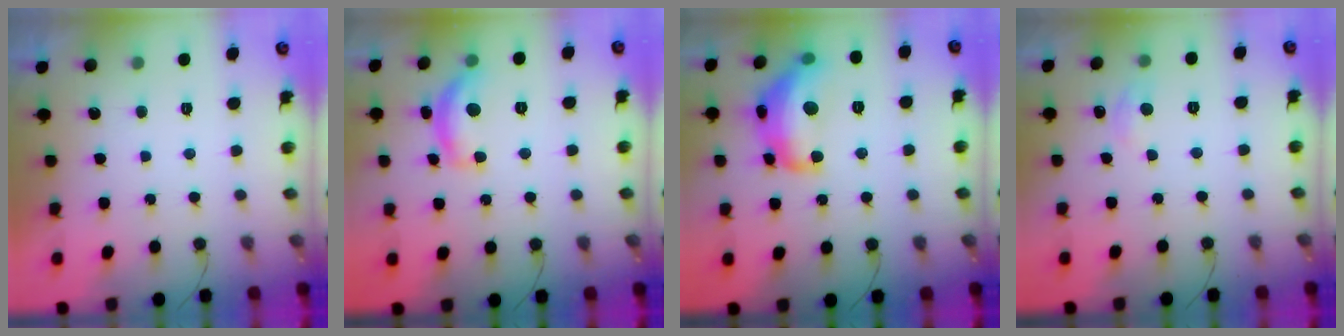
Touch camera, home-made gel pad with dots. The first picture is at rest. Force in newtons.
{"total": 12.7, "press": 12.6, "slide": 0.8}
{"total": 17.9, "press": 17.9, "slide": 1.0}
{"total": 6.5, "press": 6.4, "slide": 0.7}